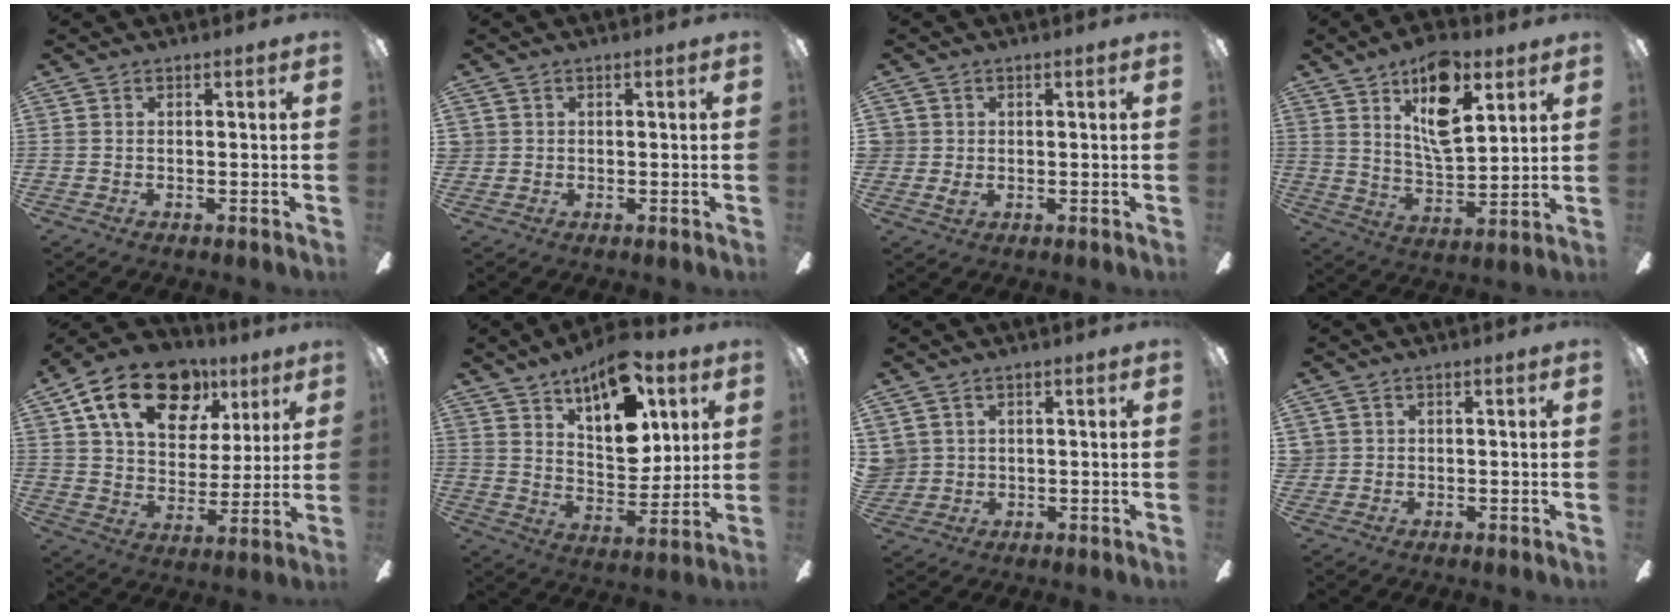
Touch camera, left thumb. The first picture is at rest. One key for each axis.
{"total": 1.0, "fx": 0.3, "fy": 1.0, "fz": 0.0, "tx": -0.001, "ty": 0.002, "tz": 0.005}
{"total": 2.6, "fx": 0.2, "fy": 2.4, "fz": 0.7, "tx": -0.008, "ty": 0.001, "tz": 0.004}
{"total": 15.2, "fx": 8.9, "fy": 6.2, "fz": 10.6, "tx": -0.173, "ty": -0.034, "tz": 0.150}
{"total": 20.1, "fx": 11.2, "fy": 12.1, "fz": 11.5, "tx": -0.193, "ty": -0.044, "tz": 0.201}
{"total": 18.3, "fx": 11.1, "fy": 8.6, "fz": 11.6, "tx": -0.184, "ty": -0.059, "tz": 0.196}
{"total": 3.6, "fx": 1.9, "fy": 3.0, "fz": -0.2, "tx": -0.003, "ty": -0.003, "tz": 0.038}
{"total": 1.6, "fx": 0.6, "fy": 1.5, "fz": 0.0, "tx": -0.003, "ty": 0.002, "tz": 0.011}